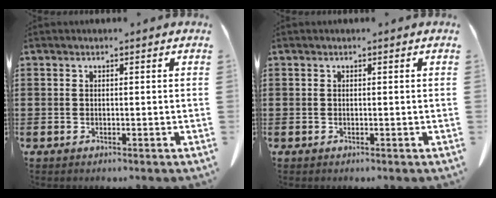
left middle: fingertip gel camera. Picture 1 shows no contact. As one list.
[{"total": 0.0}]